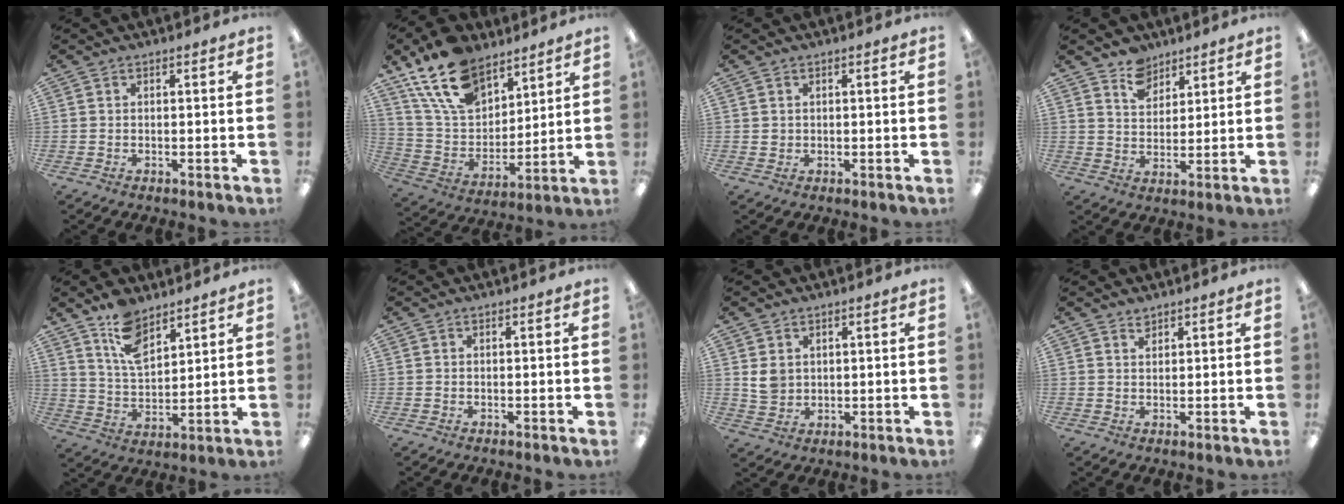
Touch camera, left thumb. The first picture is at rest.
{"total": 17.8, "force": [12.1, 9.9, 8.5], "torque": [-0.174, -0.052, 0.228]}
{"total": 1.0, "force": [0.4, 0.9, 0.1], "torque": [-0.002, 0.003, 0.007]}
{"total": 6.9, "force": [5.5, 4.1, 1.2], "torque": [-0.015, -0.034, 0.102]}
{"total": 10.9, "force": [7.5, 5.5, 5.7], "torque": [-0.110, -0.032, 0.139]}
{"total": 0.0}
{"total": 4.3, "force": [1.5, 3.5, 1.9], "torque": [-0.024, -0.002, 0.028]}
{"total": 1.5, "force": [1.4, 0.5, 0.2], "torque": [0.001, -0.006, 0.026]}